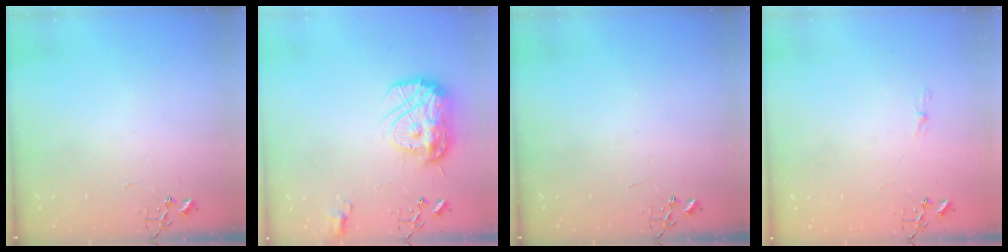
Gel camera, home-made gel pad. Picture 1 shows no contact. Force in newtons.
{"total": 15.0, "press": 14.9, "slide": 1.1}
{"total": 0.0}
{"total": 3.5, "press": 3.5, "slide": 0.3}